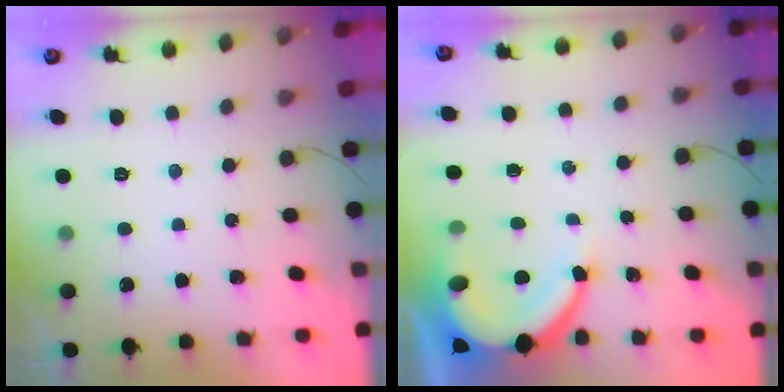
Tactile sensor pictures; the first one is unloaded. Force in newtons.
{"total": 9.0, "press": 9.0, "slide": 1.2}